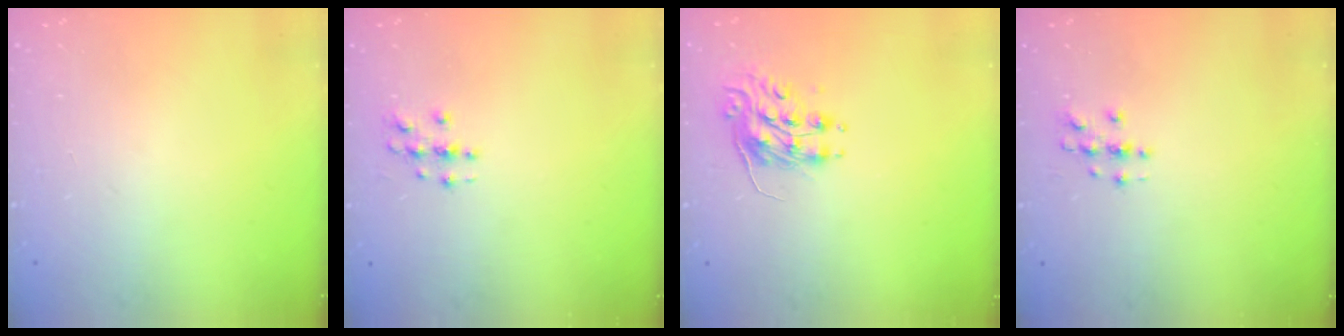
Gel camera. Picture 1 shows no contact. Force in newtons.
{"total": 2.8, "press": 2.8, "slide": 0.3}
{"total": 8.2, "press": 8.2, "slide": 0.1}
{"total": 2.9, "press": 2.9, "slide": 0.3}